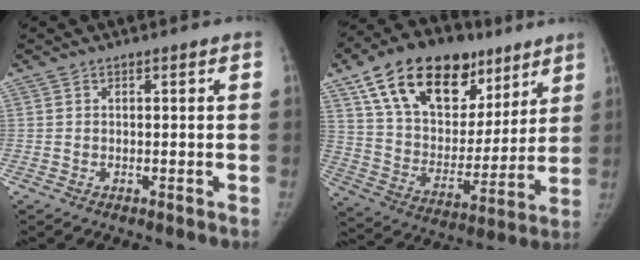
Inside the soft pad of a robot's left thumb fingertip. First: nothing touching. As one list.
[{"total": 25.8, "force": [14.6, 15.4, 14.7], "torque": [-0.208, -0.018, 0.255]}]